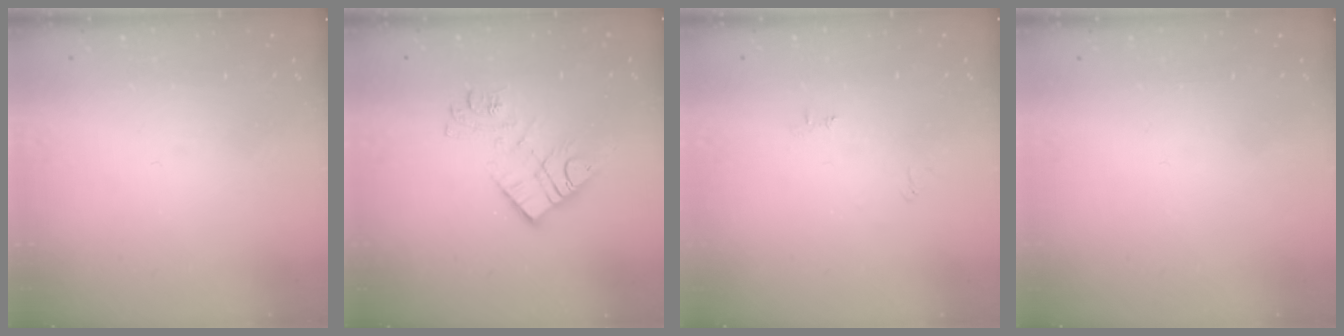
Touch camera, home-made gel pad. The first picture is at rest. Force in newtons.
{"total": 11.7, "press": 11.7, "slide": 0.9}
{"total": 3.9, "press": 3.8, "slide": 0.5}
{"total": 1.7, "press": 1.7, "slide": 0.1}